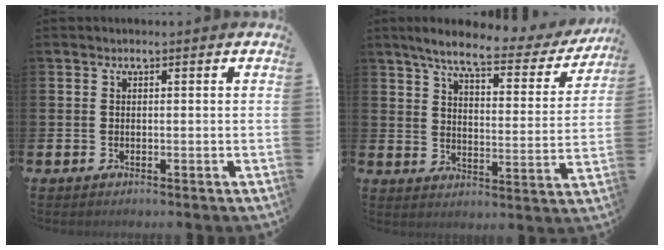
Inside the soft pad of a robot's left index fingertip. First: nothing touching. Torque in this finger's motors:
{"motor_torque": [1.10, -1.05, 0.80, 0.21]}